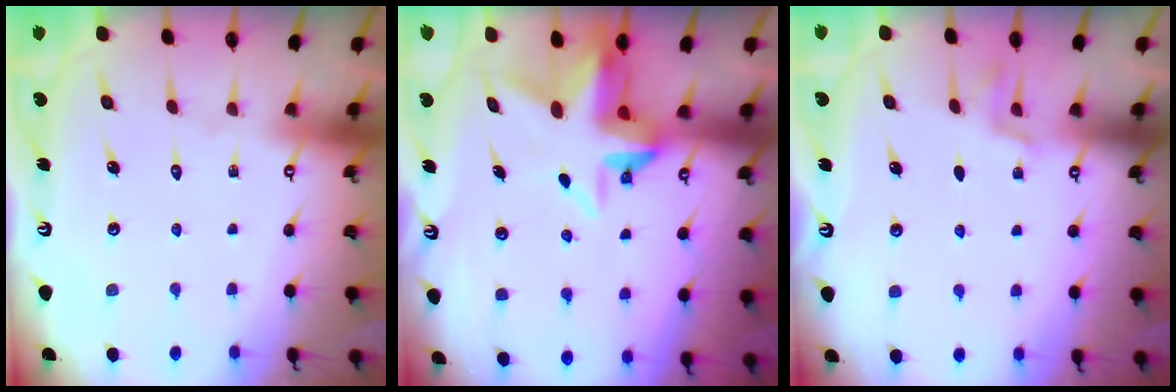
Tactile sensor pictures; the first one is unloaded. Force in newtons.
{"total": 6.2, "press": 6.1, "slide": 1.2}
{"total": 1.8, "press": 0.9, "slide": 1.5}